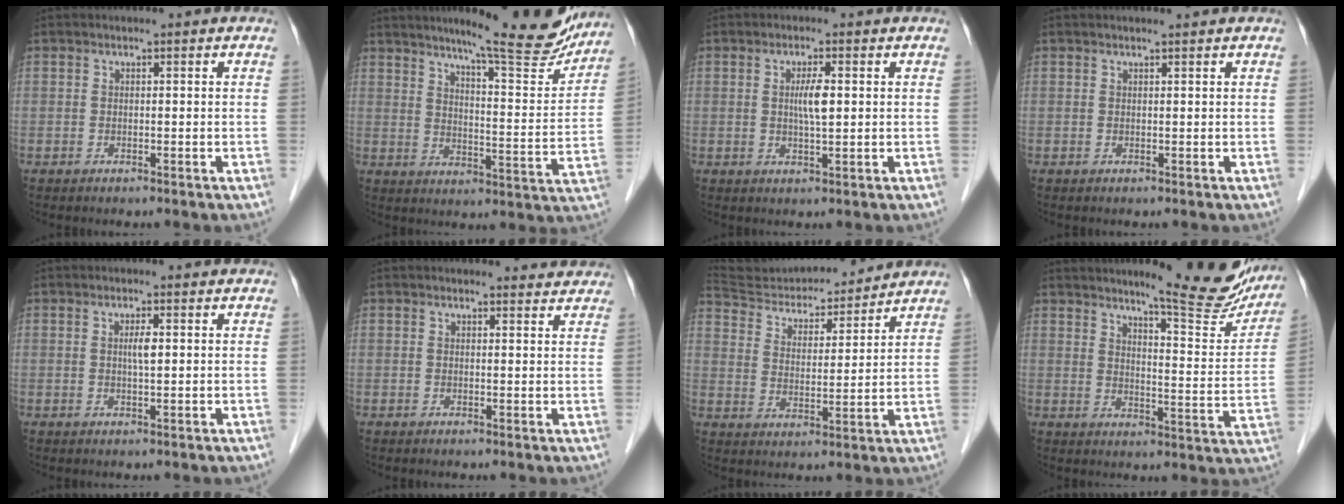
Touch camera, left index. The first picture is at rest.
{"total": 17.5, "force": [15.0, 1.3, 8.8], "torque": [-0.112, -0.041, 0.190]}
{"total": 3.2, "force": [0.1, 0.3, 3.1], "torque": [-0.057, -0.006, 0.000]}
{"total": 0.7, "force": [0.5, -0.2, 0.4], "torque": [-0.006, 0.002, 0.009]}
{"total": 1.7, "force": [0.0, 0.1, 1.7], "torque": [-0.031, -0.003, -0.003]}
{"total": 2.9, "force": [2.9, 0.7, 0.1], "torque": [-0.003, -0.006, 0.017]}
{"total": 16.4, "force": [15.7, 3.0, 3.7], "torque": [-0.063, 0.006, 0.248]}
{"total": 15.5, "force": [13.3, 1.8, 7.9], "torque": [-0.091, -0.046, 0.157]}